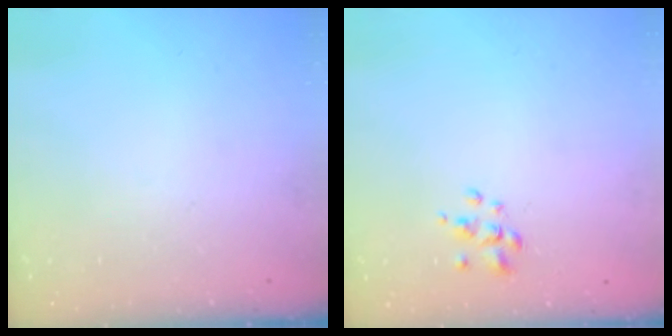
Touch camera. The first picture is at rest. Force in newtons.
{"total": 1.5, "press": 1.5, "slide": 0.5}